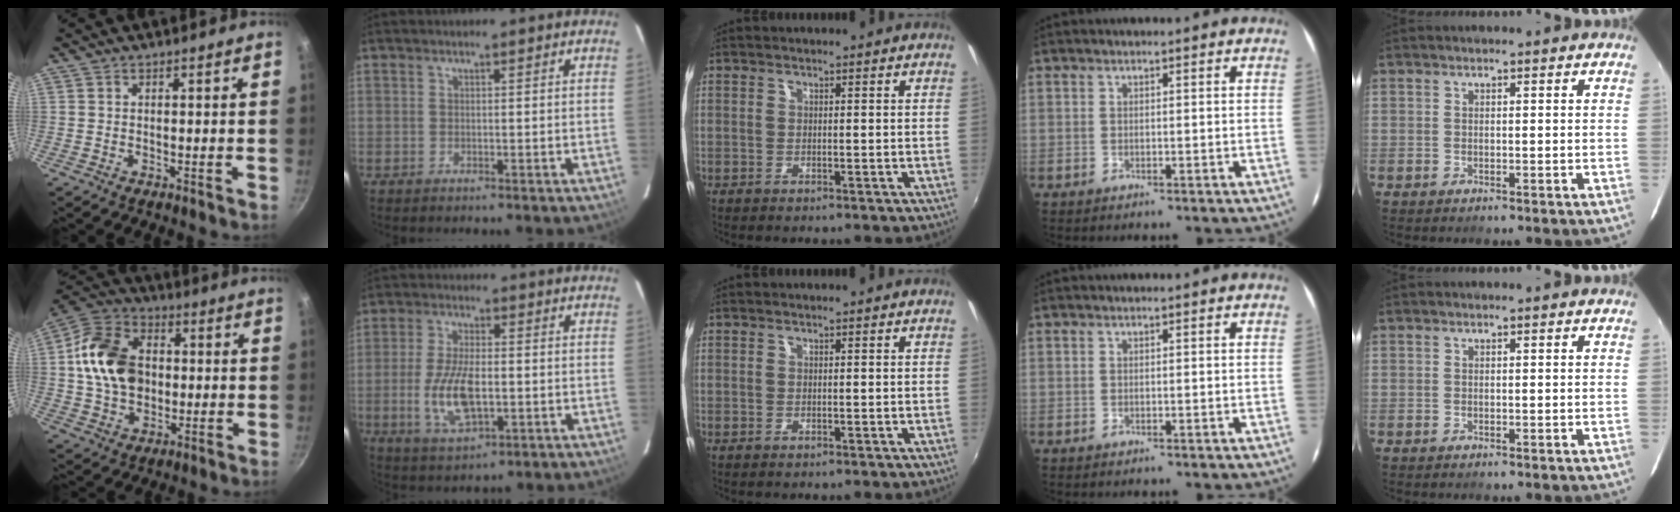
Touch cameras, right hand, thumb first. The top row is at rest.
{"thumb": {"total": 15.9, "force": [0.9, 11.9, 10.5], "torque": [-0.167, 0.019, 0.004]}, "index": {"total": 10.4, "force": [-2.0, 4.5, 9.2], "torque": [-0.191, -0.007, -0.034]}, "middle": {"total": 0.8, "force": [0.1, -0.2, -0.7], "torque": [0.012, 0.002, 0.001]}}